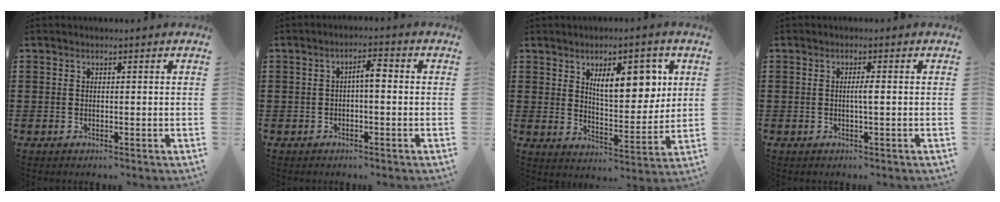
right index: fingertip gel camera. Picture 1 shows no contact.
{"total": 3.0, "force": [-0.2, 0.8, 2.9], "torque": [-0.055, 0.008, -0.007]}
{"total": 9.7, "force": [3.9, 4.4, 7.7], "torque": [-0.113, -0.005, 0.058]}
{"total": 1.6, "force": [-0.1, 0.0, 1.6], "torque": [-0.031, -0.002, -0.003]}